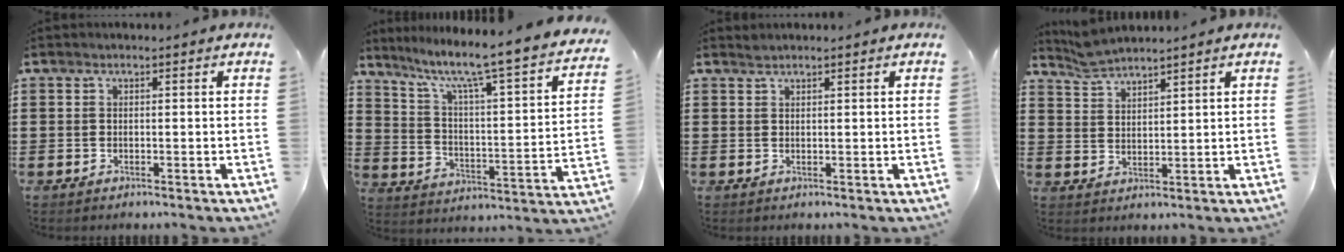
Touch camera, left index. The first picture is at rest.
{"total": 6.7, "force": [5.4, -0.3, 4.0], "torque": [-0.101, -0.055, 0.077]}
{"total": 0.9, "force": [0.8, 0.0, 0.2], "torque": [-0.004, -0.002, 0.017]}
{"total": 3.7, "force": [3.6, 0.0, 0.5], "torque": [-0.020, -0.010, 0.069]}